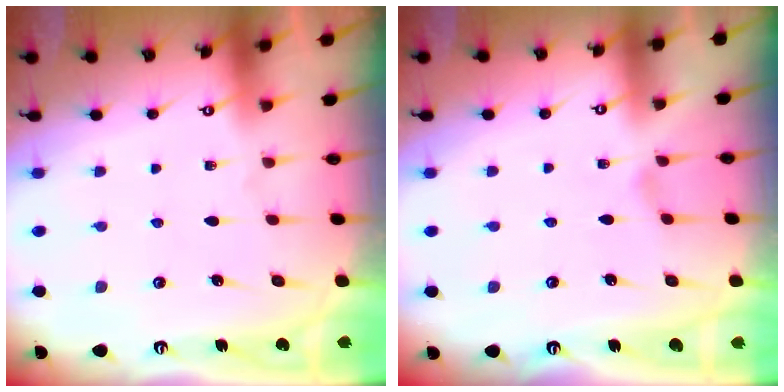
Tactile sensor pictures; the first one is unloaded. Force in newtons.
{"total": 0.0}